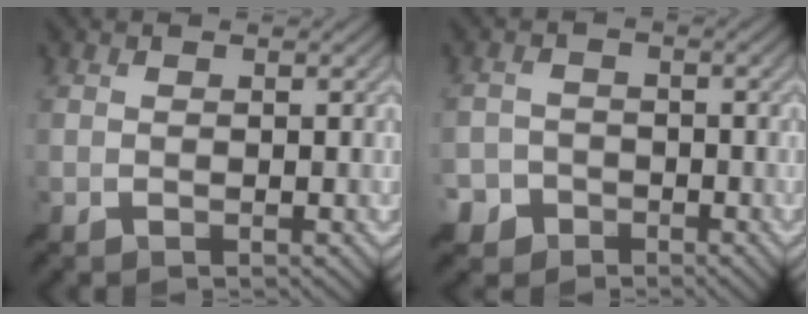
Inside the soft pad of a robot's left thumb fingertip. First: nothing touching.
{"total": 4.3, "force": [-2.8, 3.2, 0.6], "torque": [-0.003, -0.005, -0.058]}